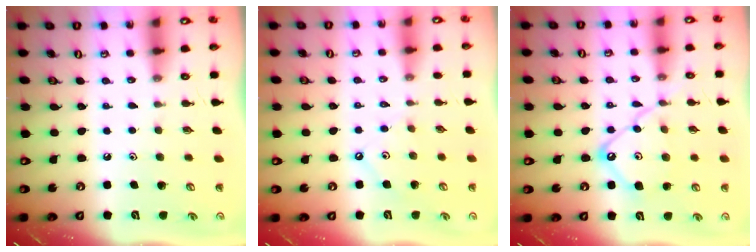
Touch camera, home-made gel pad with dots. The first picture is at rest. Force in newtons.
{"total": 2.5, "press": 2.5, "slide": 0.4}
{"total": 14.2, "press": 14.2, "slide": 1.2}